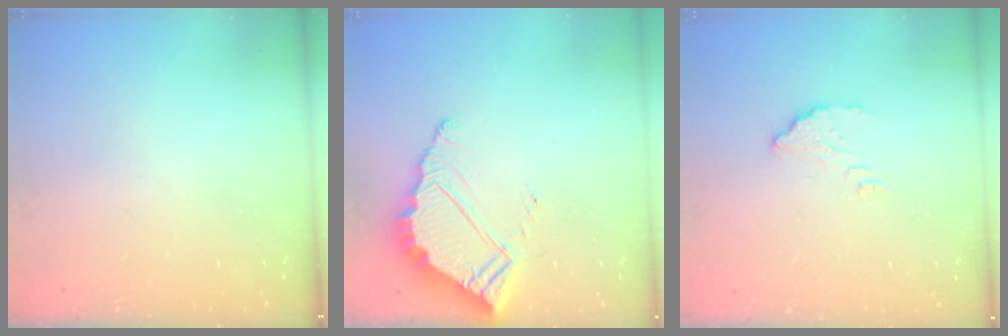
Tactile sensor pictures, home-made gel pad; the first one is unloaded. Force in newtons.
{"total": 7.4, "press": 7.4, "slide": 0.3}
{"total": 3.1, "press": 3.1, "slide": 0.4}